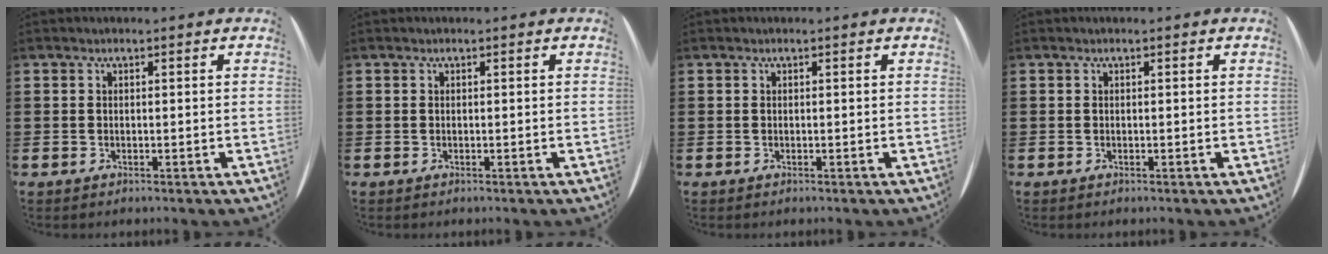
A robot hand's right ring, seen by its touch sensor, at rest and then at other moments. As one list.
[{"total": 0.0}, {"total": 0.0}, {"total": 0.0}]